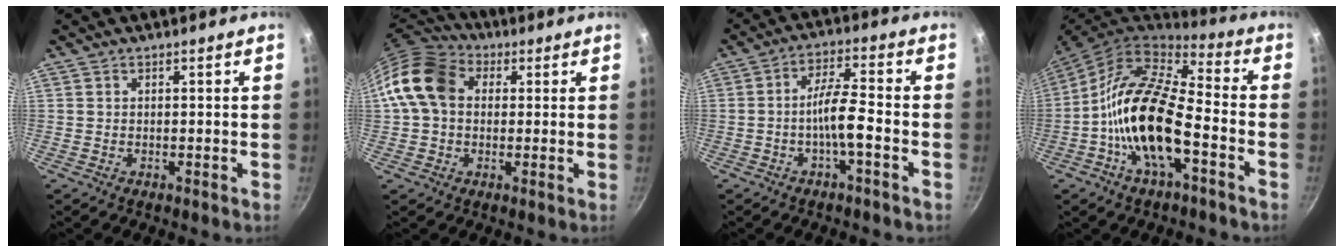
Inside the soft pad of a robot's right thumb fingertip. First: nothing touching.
{"total": 12.4, "force": [1.8, 9.4, 7.8], "torque": [-0.124, 0.025, 0.014]}
{"total": 6.8, "force": [-2.4, 1.1, 6.3], "torque": [-0.120, 0.033, -0.044]}
{"total": 18.4, "force": [-5.1, 7.8, 15.9], "torque": [-0.288, 0.041, -0.112]}